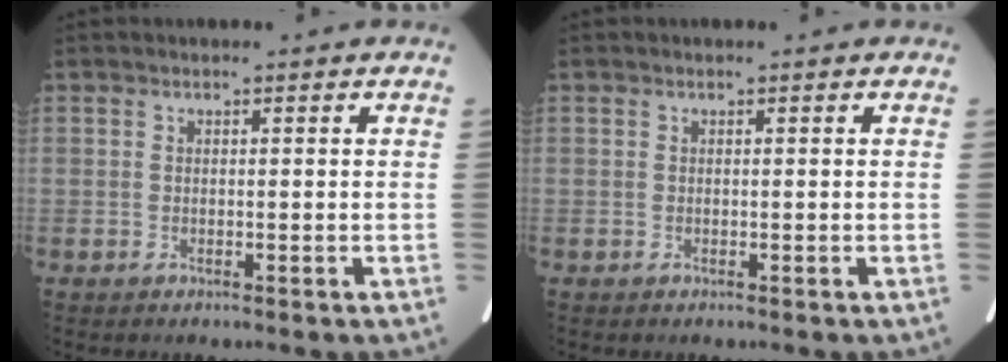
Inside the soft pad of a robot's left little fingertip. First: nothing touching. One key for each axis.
{"total": 0.0}